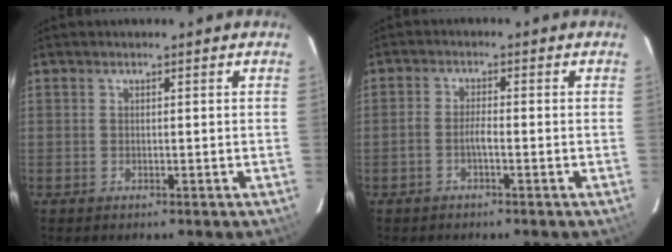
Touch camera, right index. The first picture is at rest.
{"total": 2.1, "force": [-1.1, 0.4, 1.7], "torque": [-0.042, 0.006, -0.025]}